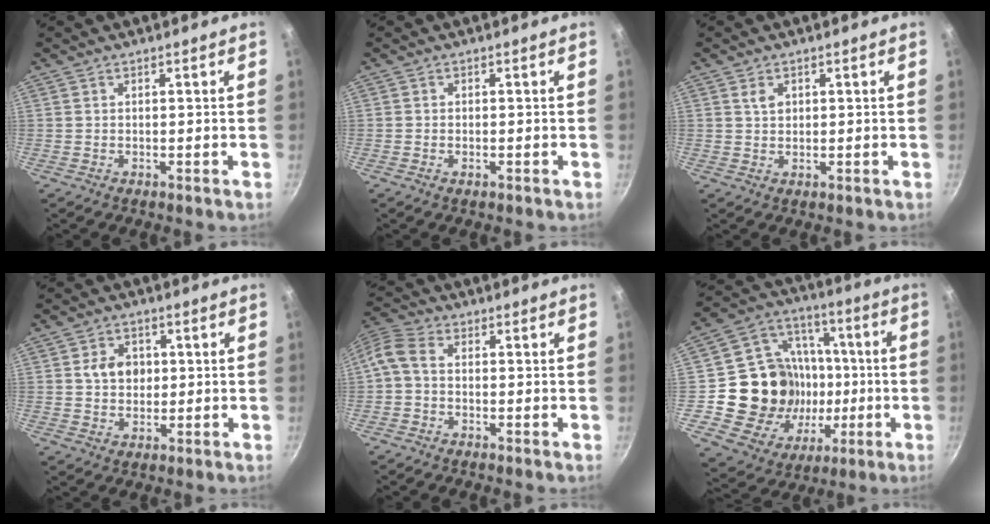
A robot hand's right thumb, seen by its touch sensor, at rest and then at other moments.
{"total": 1.0, "force": [-0.4, 0.5, 0.7], "torque": [-0.014, 0.002, -0.009]}
{"total": 2.3, "force": [0.8, 1.6, 1.4], "torque": [-0.018, -0.004, 0.013]}
{"total": 6.0, "force": [0.8, 4.8, 3.4], "torque": [-0.033, 0.000, 0.008]}
{"total": 5.4, "force": [-1.1, 3.7, 3.8], "torque": [-0.090, 0.025, -0.037]}
{"total": 23.1, "force": [-1.8, 19.8, 11.6], "torque": [-0.178, 0.027, -0.019]}